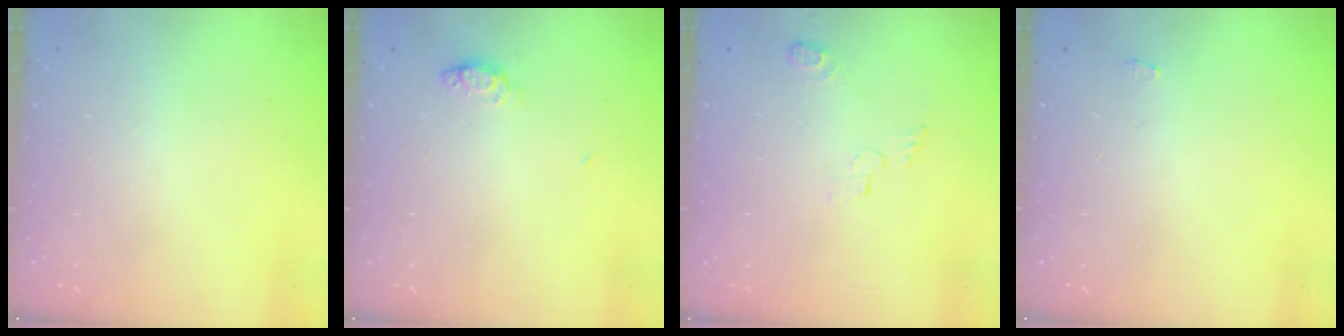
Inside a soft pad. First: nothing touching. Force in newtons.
{"total": 3.7, "press": 3.7, "slide": 0.5}
{"total": 5.4, "press": 5.4, "slide": 0.5}
{"total": 2.8, "press": 2.8, "slide": 0.3}